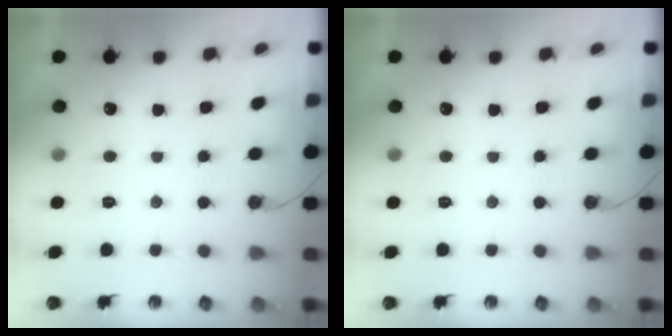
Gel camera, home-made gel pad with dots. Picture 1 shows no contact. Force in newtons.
{"total": 0.0}